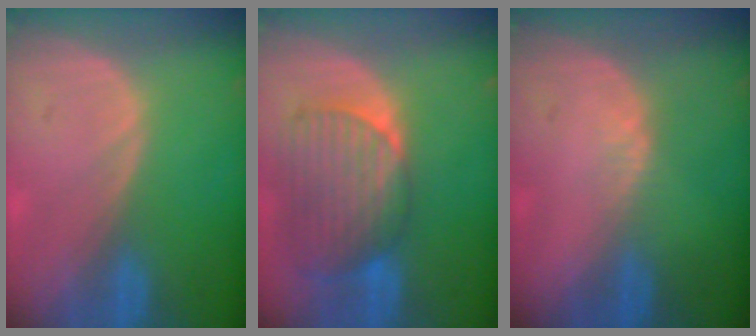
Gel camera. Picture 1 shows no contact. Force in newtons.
{"total": 9.5, "press": 8.4, "slide": 4.4}
{"total": 1.2, "press": 0.9, "slide": 0.8}